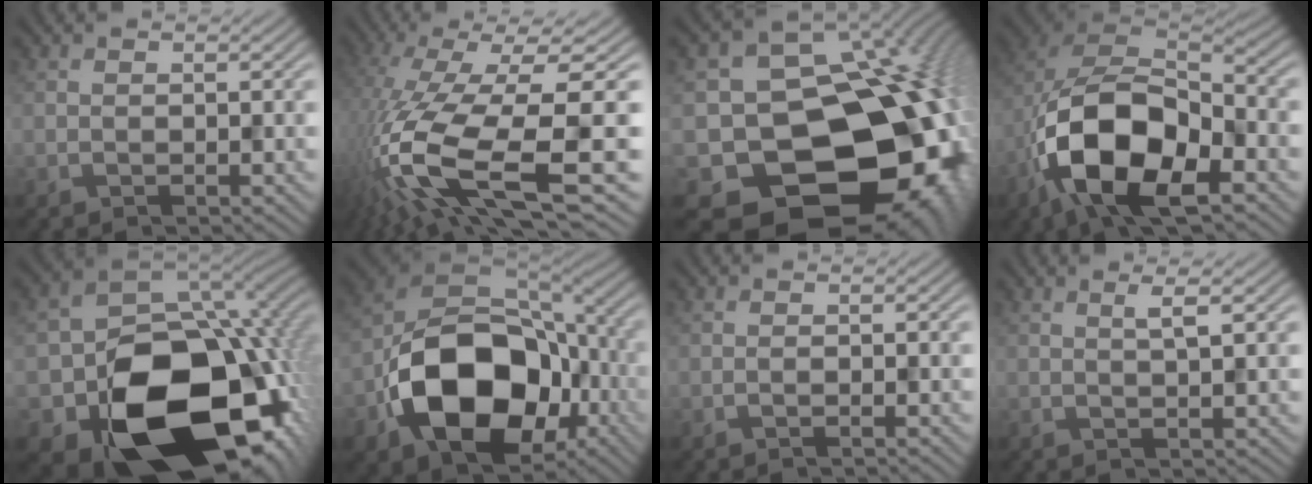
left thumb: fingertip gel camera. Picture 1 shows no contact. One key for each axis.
{"total": 17.3, "fx": -4.8, "fy": 4.6, "fz": 16.0, "tx": -0.348, "ty": -0.015, "tz": -0.072}
{"total": 20.7, "fx": -6.6, "fy": 16.0, "fz": 11.3, "tx": -0.193, "ty": -0.030, "tz": -0.078}
{"total": 15.8, "fx": -6.4, "fy": 8.3, "fz": 11.8, "tx": -0.239, "ty": -0.026, "tz": -0.124}
{"total": 21.2, "fx": -7.9, "fy": 15.0, "fz": 12.8, "tx": -0.236, "ty": -0.062, "tz": -0.105}
{"total": 18.2, "fx": -5.6, "fy": 12.7, "fz": 11.9, "tx": -0.219, "ty": -0.041, "tz": -0.097}
{"total": 0.7, "fx": -0.5, "fy": 0.0, "fz": 0.5, "tx": -0.008, "ty": 0.002, "tz": -0.010}
{"total": 1.7, "fx": 0.9, "fy": 0.0, "fz": 1.4, "tx": -0.027, "ty": 0.003, "tz": 0.014}